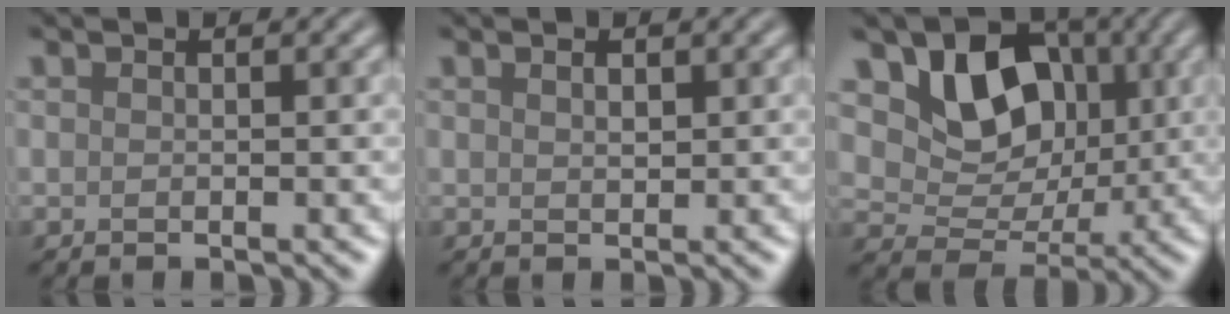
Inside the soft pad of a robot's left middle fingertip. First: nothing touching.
{"total": 0.8, "force": [0.5, 0.4, 0.5], "torque": [-0.011, 0.000, 0.009]}
{"total": 7.1, "force": [2.2, 5.5, 4.0], "torque": [-0.062, -0.008, 0.029]}